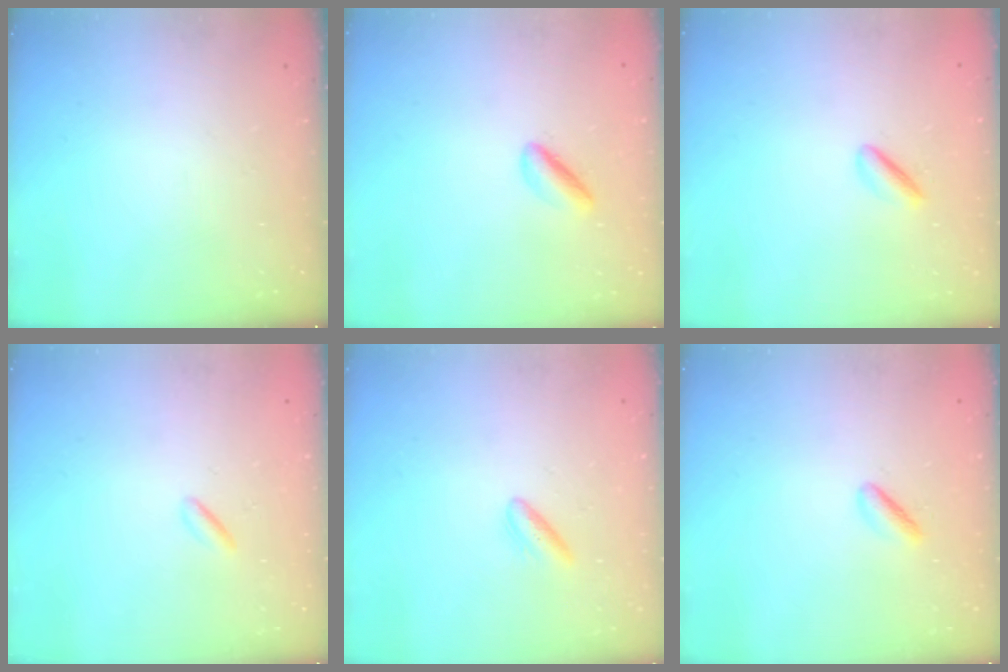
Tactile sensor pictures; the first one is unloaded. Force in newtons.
{"total": 2.0, "press": 2.0, "slide": 0.0}
{"total": 2.0, "press": 1.9, "slide": 0.6}
{"total": 0.6, "press": 0.2, "slide": 0.5}
{"total": 3.3, "press": 3.0, "slide": 1.5}
{"total": 2.4, "press": 2.2, "slide": 1.0}